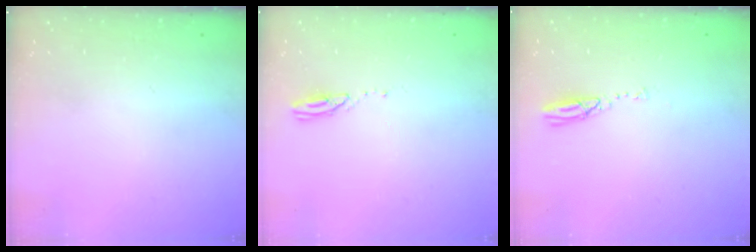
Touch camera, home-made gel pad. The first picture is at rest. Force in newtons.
{"total": 3.1, "press": 3.1, "slide": 0.3}
{"total": 3.6, "press": 3.6, "slide": 0.2}